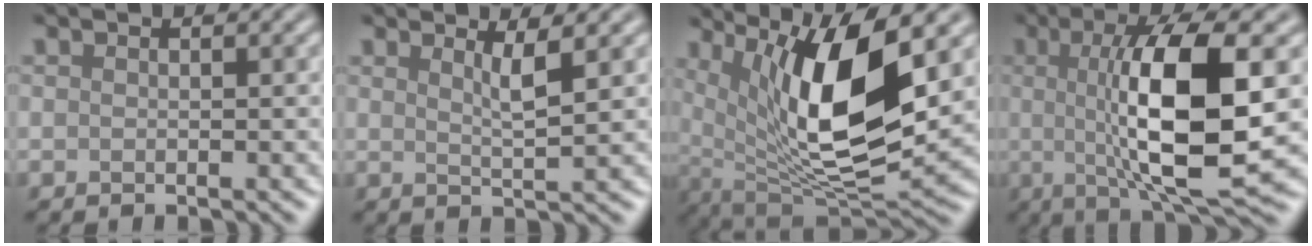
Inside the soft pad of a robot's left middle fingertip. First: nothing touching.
{"total": 2.3, "force": [1.2, 0.5, 1.9], "torque": [-0.024, -0.004, 0.016]}
{"total": 11.4, "force": [3.5, 3.7, 10.1], "torque": [-0.171, -0.016, 0.069]}
{"total": 11.0, "force": [0.5, 2.8, 10.6], "torque": [-0.163, -0.005, 0.012]}